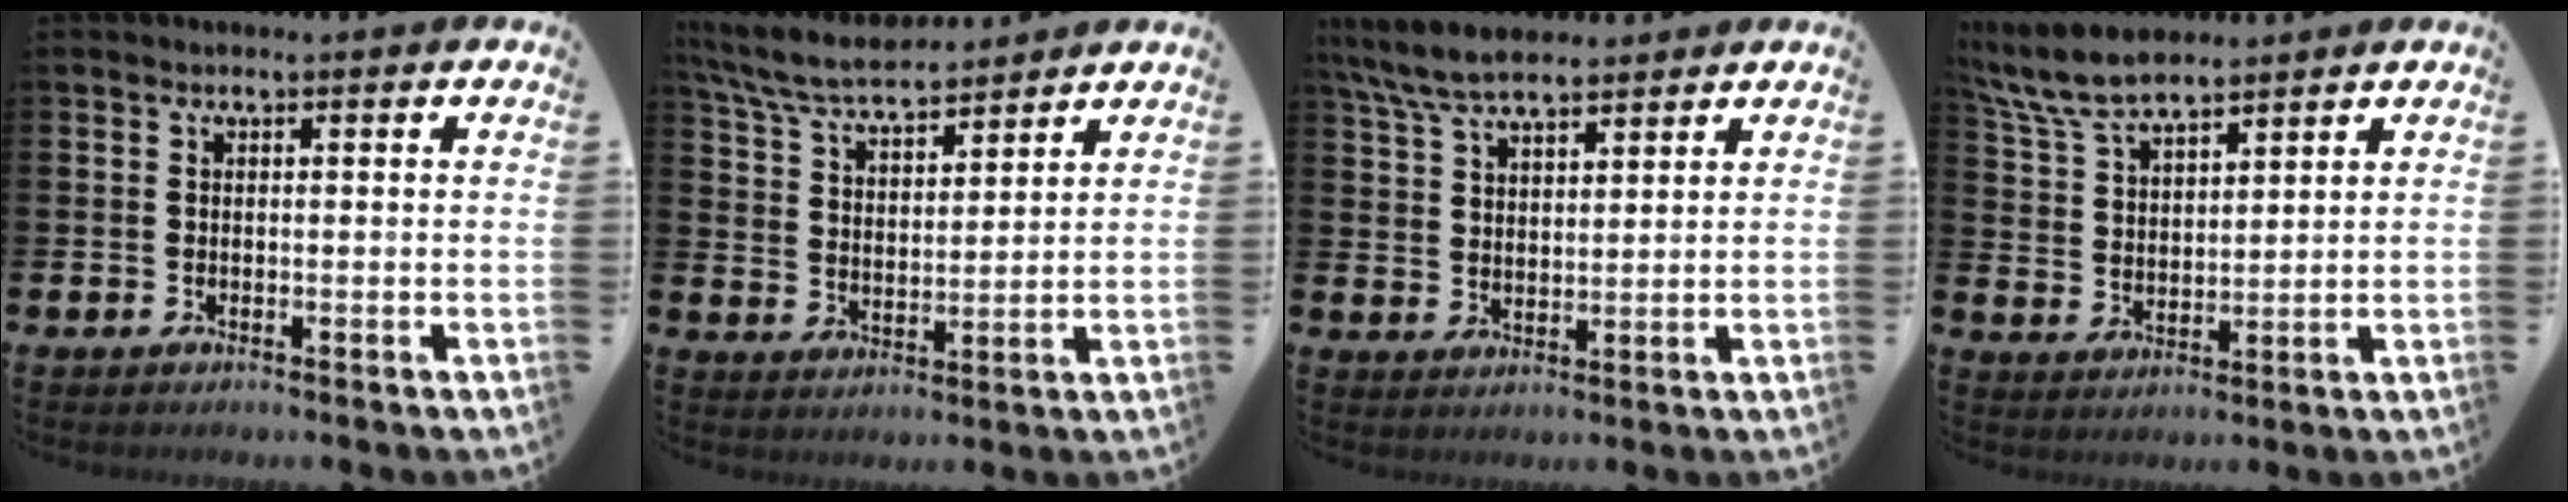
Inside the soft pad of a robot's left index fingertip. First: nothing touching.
{"total": 7.0, "force": [6.6, 1.2, 2.2], "torque": [-0.070, -0.031, 0.118]}
{"total": 7.2, "force": [6.6, 1.6, 2.3], "torque": [-0.071, -0.018, 0.124]}
{"total": 7.9, "force": [7.2, 1.7, 2.7], "torque": [-0.081, -0.021, 0.135]}